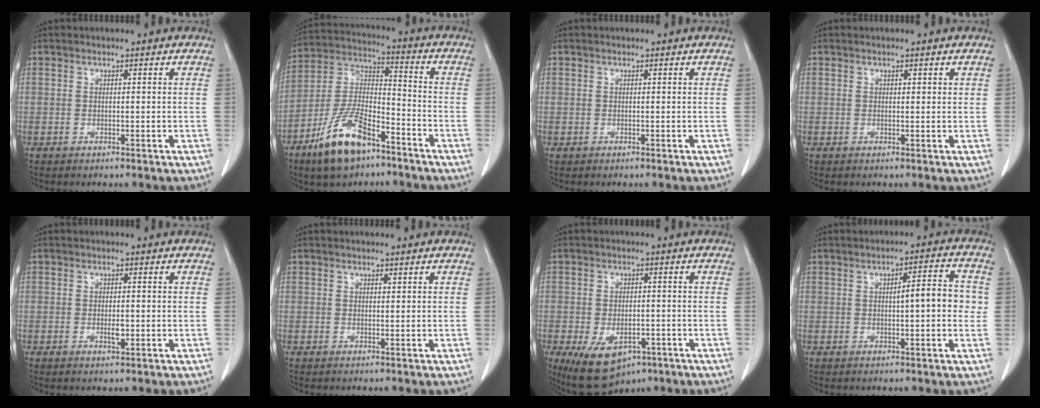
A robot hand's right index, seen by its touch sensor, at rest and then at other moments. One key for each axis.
{"total": 13.5, "fx": -8.5, "fy": 4.9, "fz": 9.3, "tx": -0.196, "ty": -0.003, "tz": -0.159}
{"total": 0.0}
{"total": 0.7, "fx": 0.4, "fy": 0.3, "fz": 0.5, "tx": -0.004, "ty": -0.002, "tz": 0.005}
{"total": 1.8, "fx": -0.4, "fy": 0.6, "fz": 1.6, "tx": -0.031, "ty": -0.002, "tz": -0.004}
{"total": 0.0}
{"total": 10.4, "fx": -5.4, "fy": 6.0, "fz": 6.6, "tx": -0.117, "ty": -0.008, "tz": -0.071}
{"total": 6.1, "fx": 0.3, "fy": 1.3, "fz": 5.9, "tx": -0.087, "ty": 0.018, "tz": 0.004}